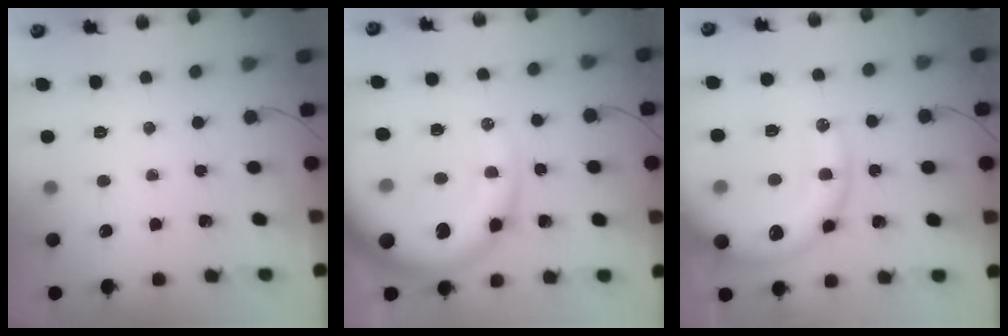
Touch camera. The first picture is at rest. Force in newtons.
{"total": 20.8, "press": 20.2, "slide": 5.0}
{"total": 25.2, "press": 24.6, "slide": 5.3}